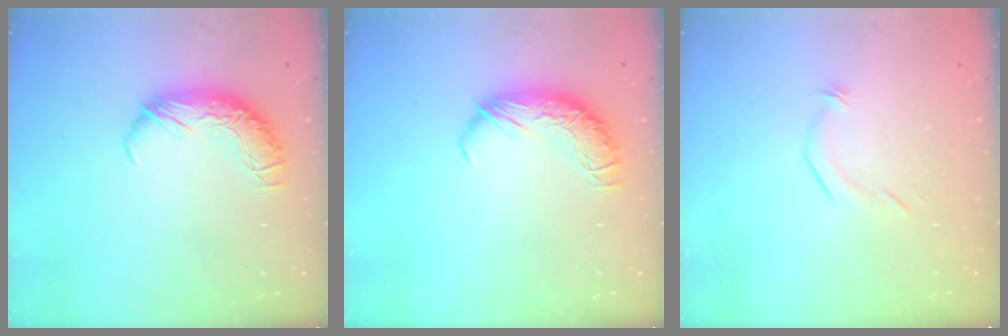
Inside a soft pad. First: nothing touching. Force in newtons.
{"total": 0.0}
{"total": 7.2, "press": 7.2, "slide": 0.7}